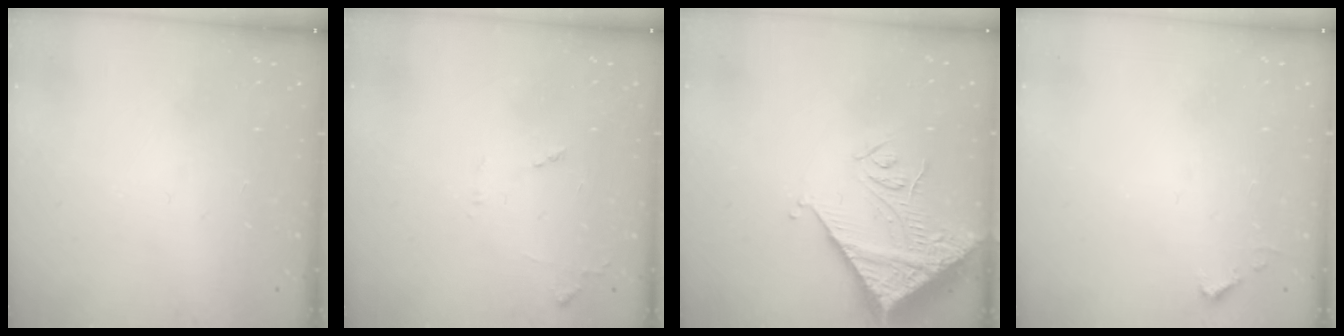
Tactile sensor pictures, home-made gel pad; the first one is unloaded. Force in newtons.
{"total": 6.8, "press": 6.8, "slide": 0.9}
{"total": 13.5, "press": 13.4, "slide": 1.7}
{"total": 3.7, "press": 3.6, "slide": 0.5}